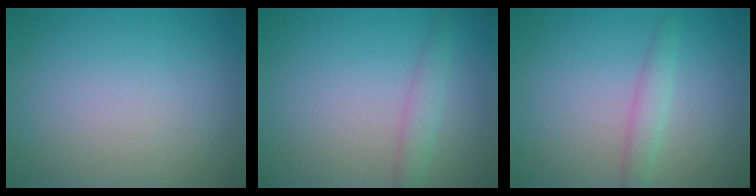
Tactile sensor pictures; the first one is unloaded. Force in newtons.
{"total": 1.8, "press": 1.8, "slide": 0.0}
{"total": 1.7, "press": 1.7, "slide": 0.1}